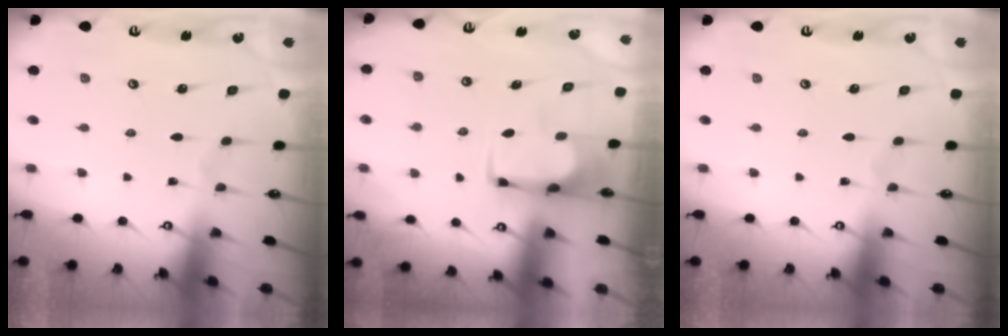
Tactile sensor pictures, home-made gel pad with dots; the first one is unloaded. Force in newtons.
{"total": 1.2, "press": 1.1, "slide": 0.5}
{"total": 0.0}